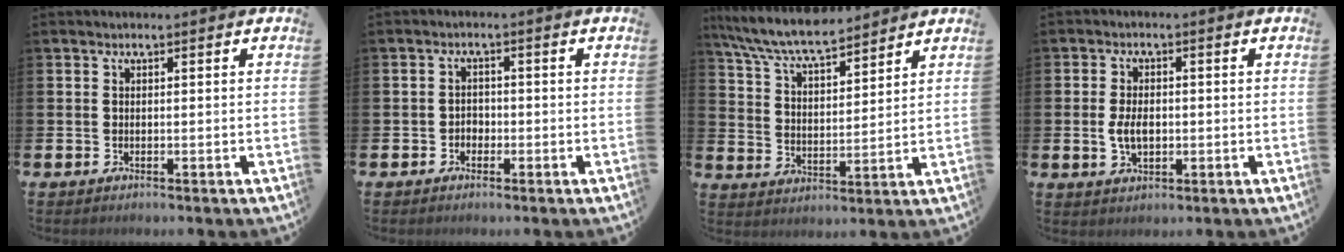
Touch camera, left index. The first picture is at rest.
{"total": 2.0, "force": [-1.5, 1.3, 0.2], "torque": [-0.002, 0.004, -0.032]}
{"total": 7.1, "force": [6.6, 0.8, 2.6], "torque": [-0.078, -0.035, 0.118]}
{"total": 3.8, "force": [-0.8, 2.2, 2.9], "torque": [-0.050, 0.002, -0.021]}